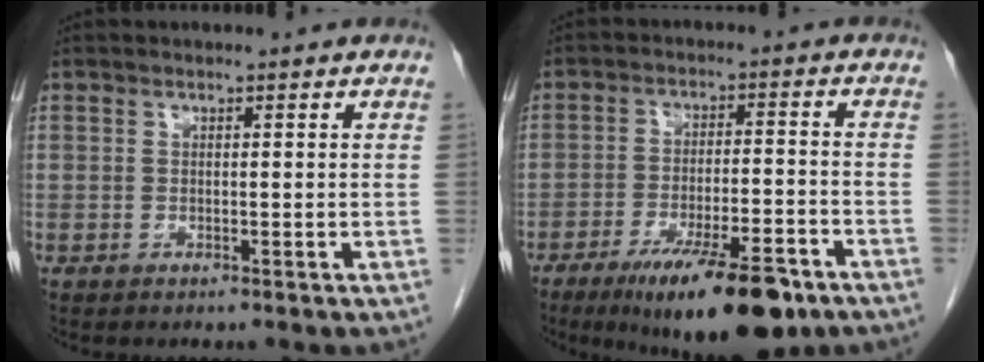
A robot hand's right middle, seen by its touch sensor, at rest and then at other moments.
{"total": 15.1, "force": [-10.0, 3.2, 10.9], "torque": [-0.147, -0.020, -0.158]}